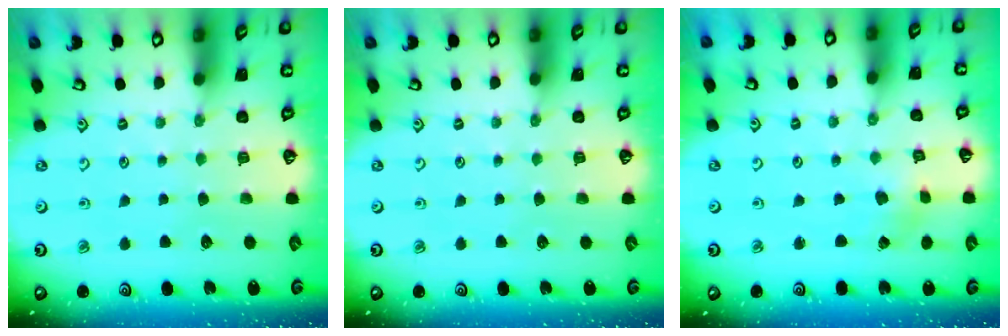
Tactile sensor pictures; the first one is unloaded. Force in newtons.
{"total": 0.0}
{"total": 1.0, "press": 1.0, "slide": 0.0}